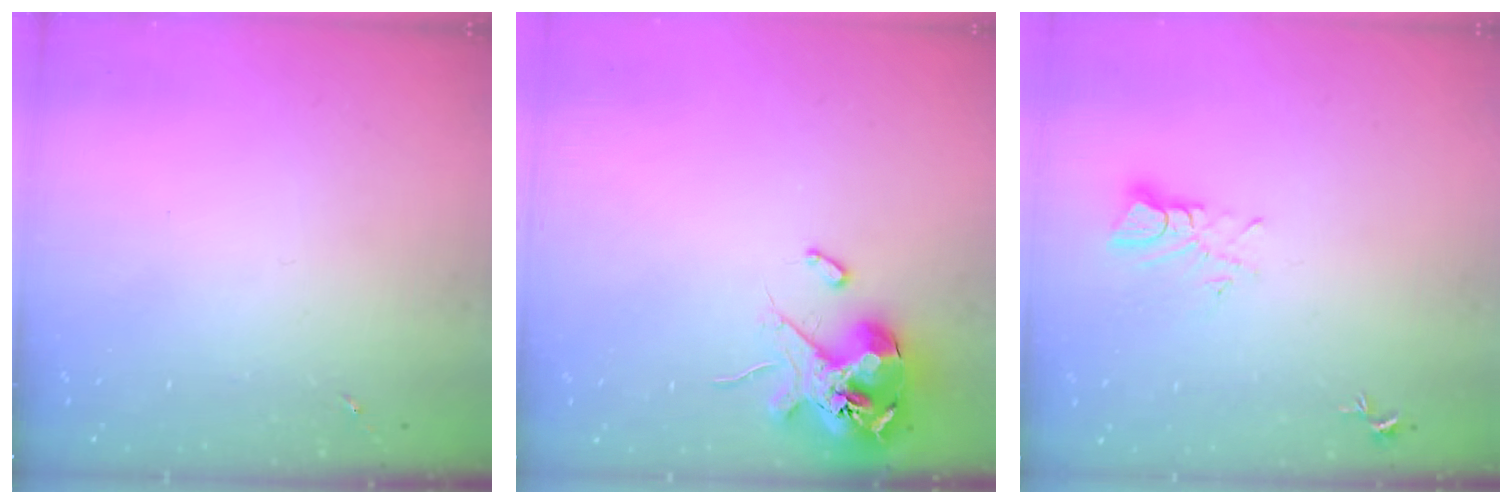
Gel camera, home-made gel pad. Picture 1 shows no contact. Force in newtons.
{"total": 13.6, "press": 13.5, "slide": 1.9}
{"total": 4.4, "press": 4.4, "slide": 0.3}